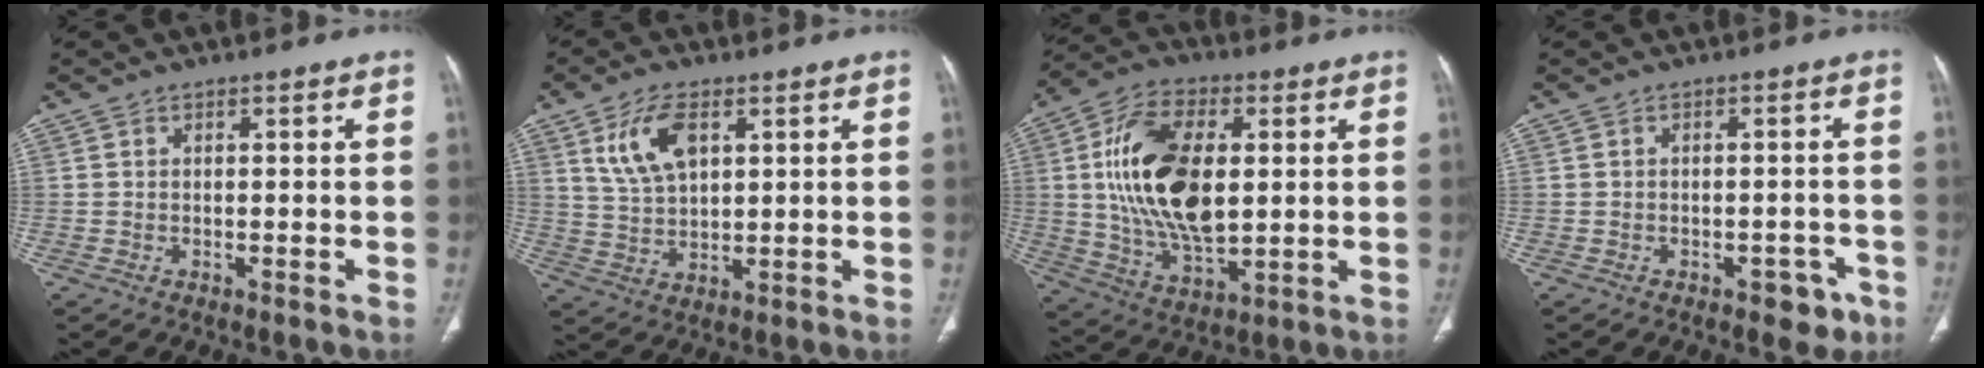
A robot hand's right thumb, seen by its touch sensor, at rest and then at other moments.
{"total": 9.2, "force": [3.9, 4.8, 6.8], "torque": [-0.125, -0.011, 0.082]}
{"total": 20.0, "force": [2.6, 10.7, 16.8], "torque": [-0.306, -0.007, 0.052]}
{"total": 4.6, "force": [-2.6, 2.7, 2.6], "torque": [-0.012, 0.016, -0.029]}